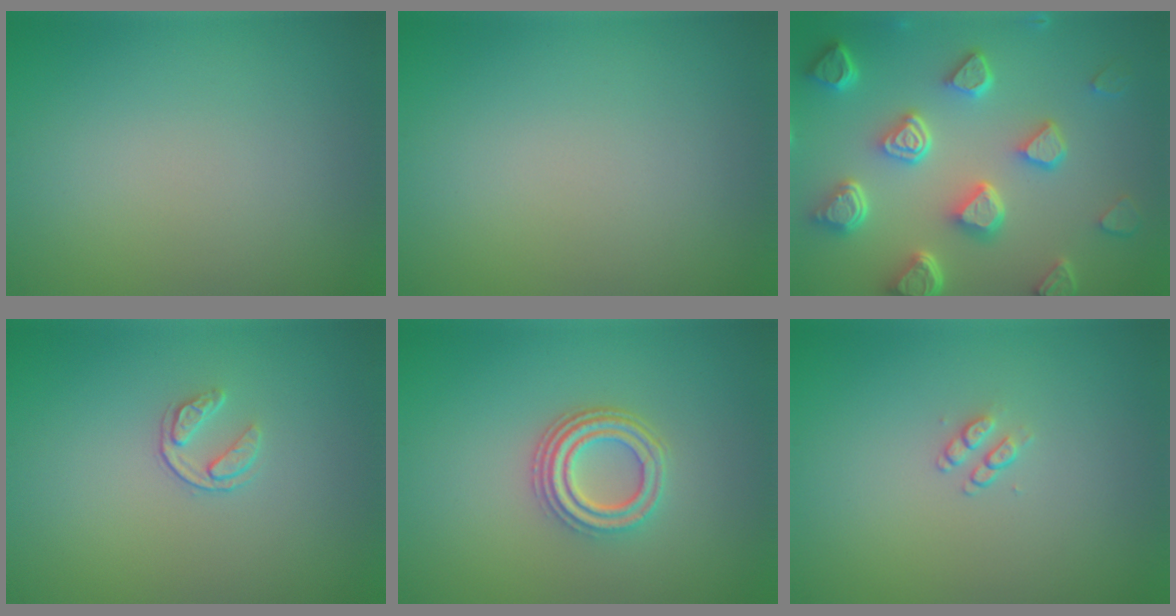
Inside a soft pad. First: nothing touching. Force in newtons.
{"total": 0.0}
{"total": 7.3, "press": 5.8, "slide": 4.5}
{"total": 1.6, "press": 1.0, "slide": 1.2}
{"total": 3.7, "press": 3.0, "slide": 2.1}
{"total": 1.1, "press": 0.7, "slide": 0.8}